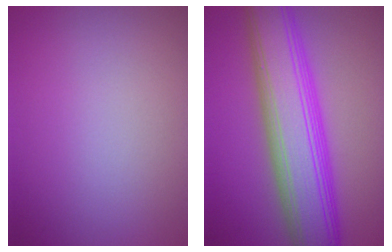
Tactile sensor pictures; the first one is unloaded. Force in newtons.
{"total": 10.3, "press": 10.3, "slide": 0.1}